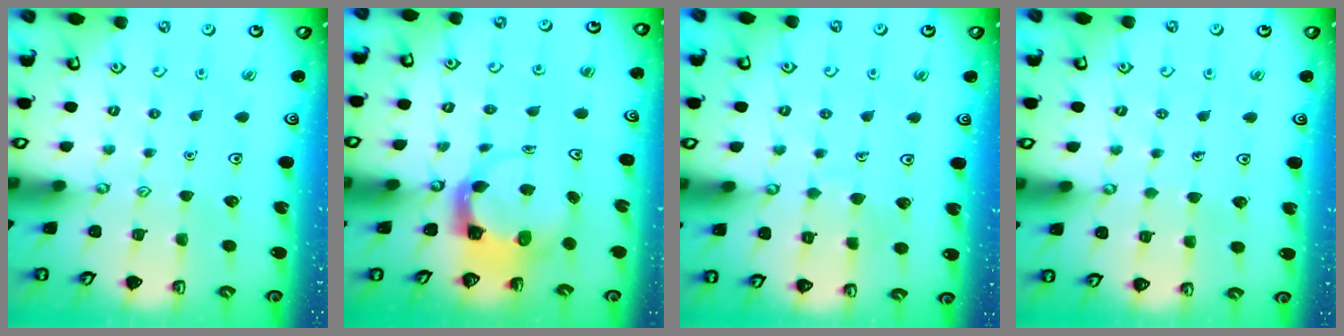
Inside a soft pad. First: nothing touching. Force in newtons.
{"total": 3.6, "press": 3.5, "slide": 0.5}
{"total": 3.9, "press": 3.9, "slide": 0.3}
{"total": 2.5, "press": 2.5, "slide": 0.2}